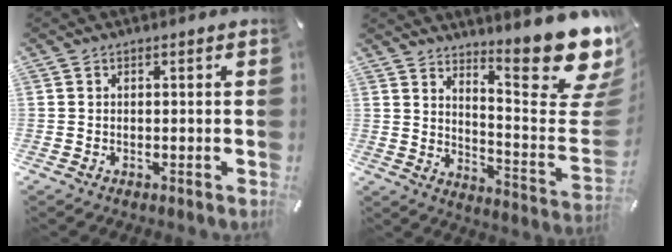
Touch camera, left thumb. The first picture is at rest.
{"total": 21.2, "force": [14.6, 5.7, 14.2], "torque": [-0.179, -0.121, 0.237]}